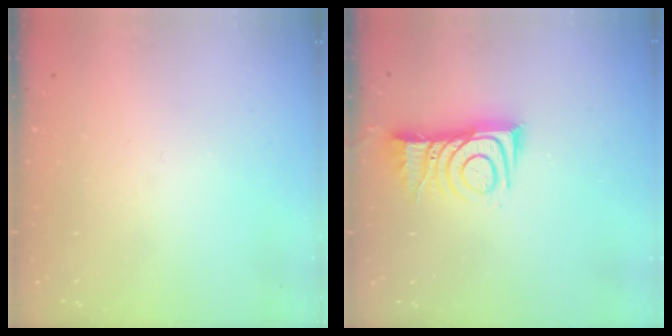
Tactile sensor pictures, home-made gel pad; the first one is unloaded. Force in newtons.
{"total": 10.1, "press": 10.0, "slide": 0.9}